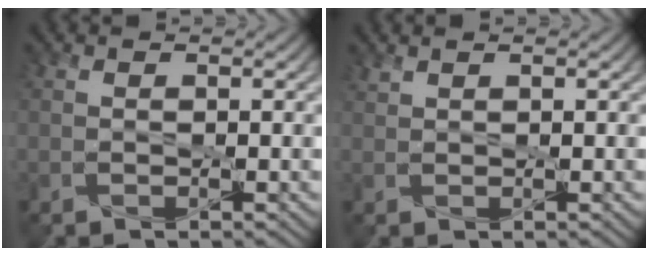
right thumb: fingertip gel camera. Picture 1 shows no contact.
{"total": 0.9, "force": [0.8, 0.1, 0.3], "torque": [-0.011, 0.005, 0.020]}